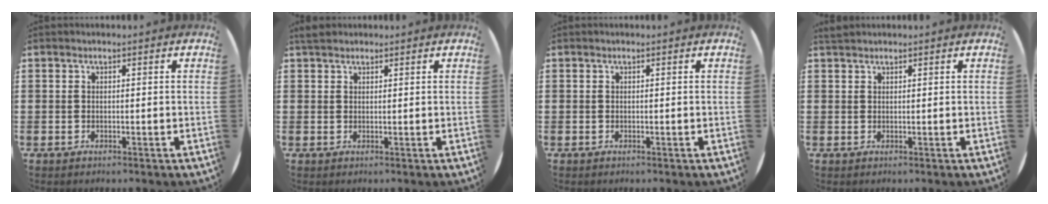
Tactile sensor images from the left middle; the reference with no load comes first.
{"total": 1.7, "force": [1.5, 0.7, 0.3], "torque": [0.000, 0.003, 0.027]}
{"total": 0.0}
{"total": 1.0, "force": [0.9, 0.2, 0.0], "torque": [-0.002, 0.004, 0.018]}